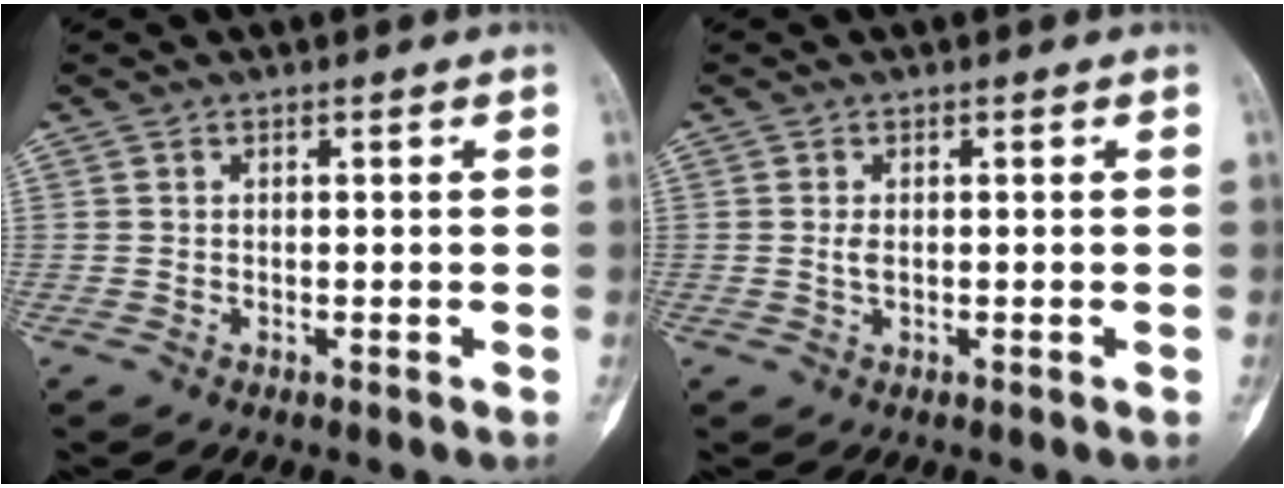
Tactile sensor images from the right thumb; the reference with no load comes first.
{"total": 1.2, "force": [0.1, 0.6, 1.0], "torque": [-0.023, -0.002, 0.002]}